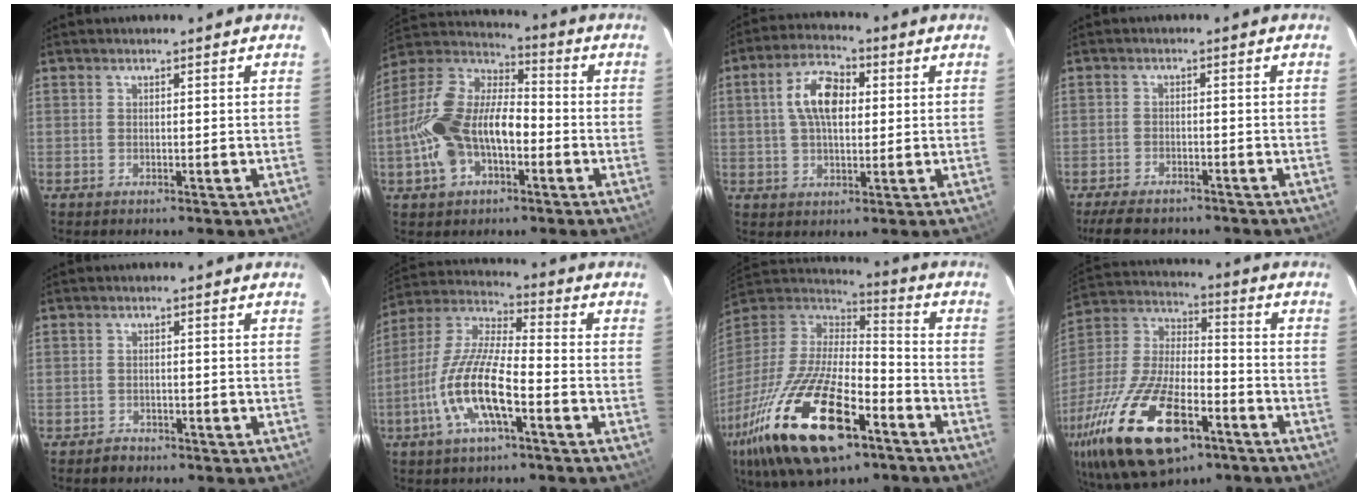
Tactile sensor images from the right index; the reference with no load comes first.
{"total": 17.7, "force": [-4.6, 10.4, 13.6], "torque": [-0.284, 0.015, -0.084]}
{"total": 9.2, "force": [1.7, 4.9, 7.6], "torque": [-0.141, 0.021, 0.030]}
{"total": 7.6, "force": [-6.5, 2.6, 3.1], "torque": [-0.080, -0.013, -0.106]}
{"total": 1.8, "force": [-1.5, 1.1, 0.0], "torque": [-0.001, 0.003, -0.023]}
{"total": 14.2, "force": [-5.7, 3.5, 12.5], "torque": [-0.260, -0.005, -0.114]}
{"total": 30.3, "force": [-16.4, 11.9, 22.5], "torque": [-0.456, -0.060, -0.281]}
{"total": 27.1, "force": [-14.1, 11.3, 20.2], "torque": [-0.422, -0.043, -0.243]}